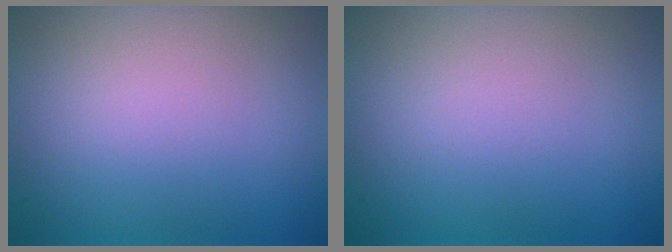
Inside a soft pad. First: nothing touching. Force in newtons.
{"total": 0.0}